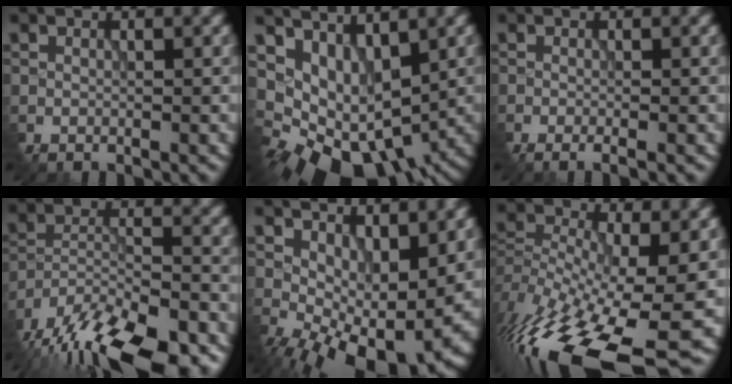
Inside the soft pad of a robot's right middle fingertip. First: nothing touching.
{"total": 6.0, "force": [0.2, 4.6, 3.8], "torque": [-0.044, -0.009, 0.031]}
{"total": 2.0, "force": [-1.1, 0.5, 1.6], "torque": [-0.028, -0.004, -0.015]}
{"total": 15.5, "force": [-13.0, 5.1, 6.6], "torque": [-0.130, -0.021, -0.178]}
{"total": 10.2, "force": [-0.9, 5.8, 8.4], "torque": [-0.118, -0.017, 0.007]}
{"total": 15.8, "force": [-8.7, 6.2, 11.7], "torque": [-0.253, -0.013, -0.132]}